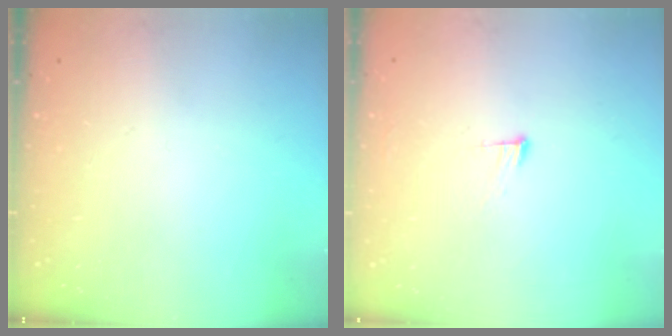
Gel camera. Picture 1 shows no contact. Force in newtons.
{"total": 6.5, "press": 6.4, "slide": 1.4}